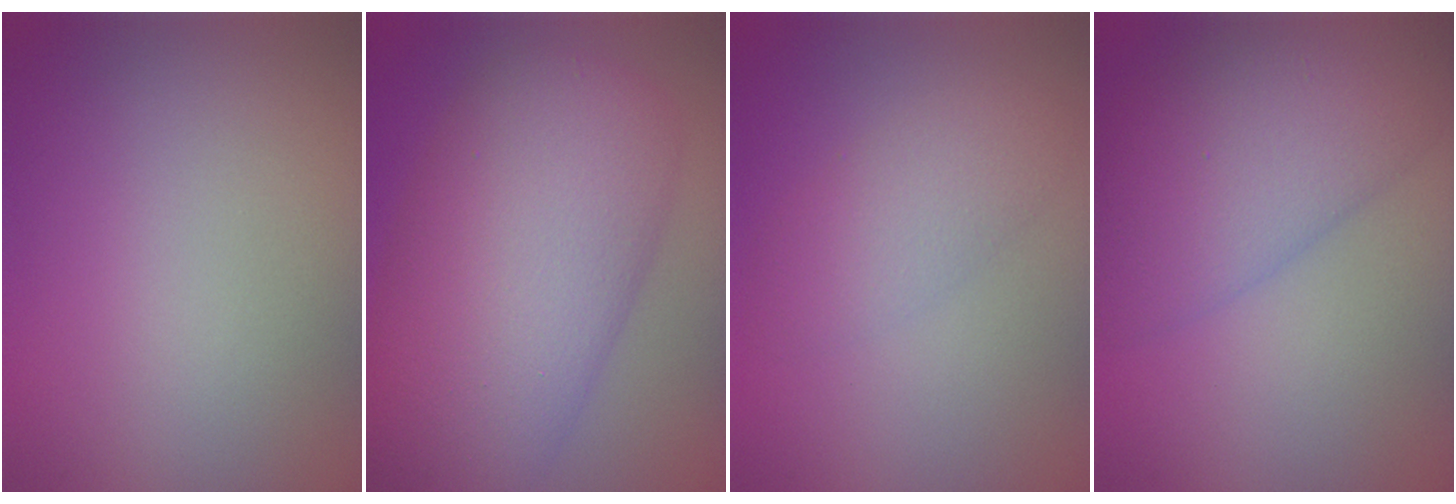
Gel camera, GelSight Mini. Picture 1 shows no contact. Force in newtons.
{"total": 11.2, "press": 11.2, "slide": 0.3}
{"total": 2.9, "press": 2.9, "slide": 0.2}
{"total": 8.2, "press": 8.2, "slide": 0.3}